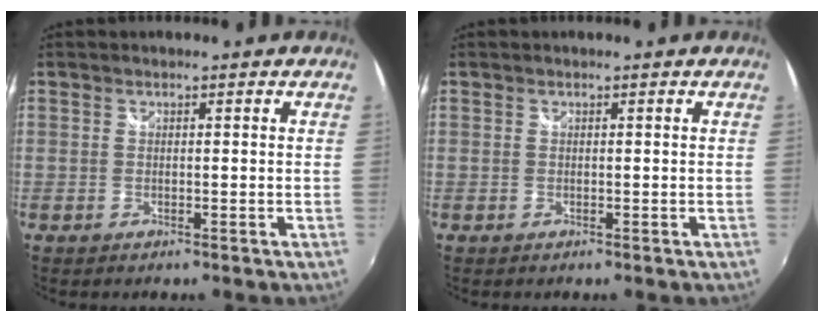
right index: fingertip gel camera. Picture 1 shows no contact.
{"total": 0.0}